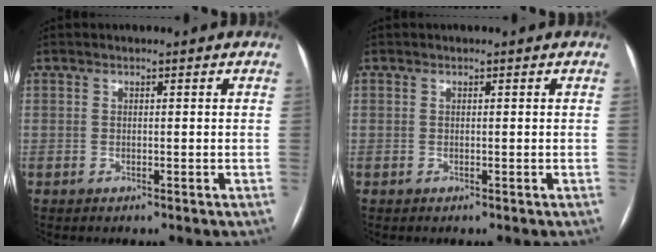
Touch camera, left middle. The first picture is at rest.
{"total": 0.0}